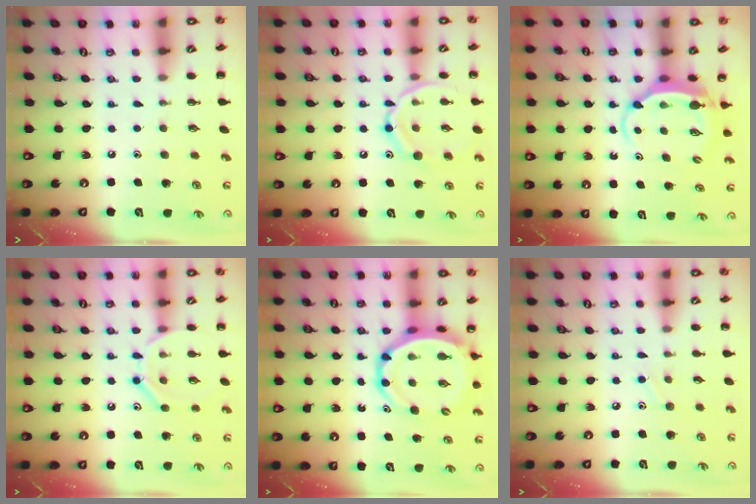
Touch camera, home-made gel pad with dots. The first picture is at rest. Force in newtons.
{"total": 13.6, "press": 13.5, "slide": 0.9}
{"total": 5.0, "press": 5.0, "slide": 0.5}
{"total": 11.6, "press": 11.6, "slide": 0.7}
{"total": 9.6, "press": 9.2, "slide": 2.9}
{"total": 6.1, "press": 5.8, "slide": 1.9}